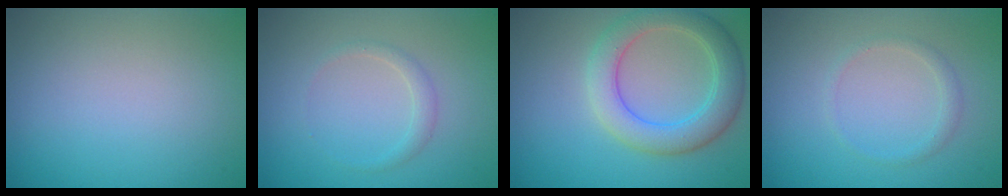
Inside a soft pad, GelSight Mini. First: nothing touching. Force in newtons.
{"total": 1.1, "press": 1.1, "slide": 0.1}
{"total": 5.1, "press": 5.1, "slide": 0.0}
{"total": 1.1, "press": 1.0, "slide": 0.1}